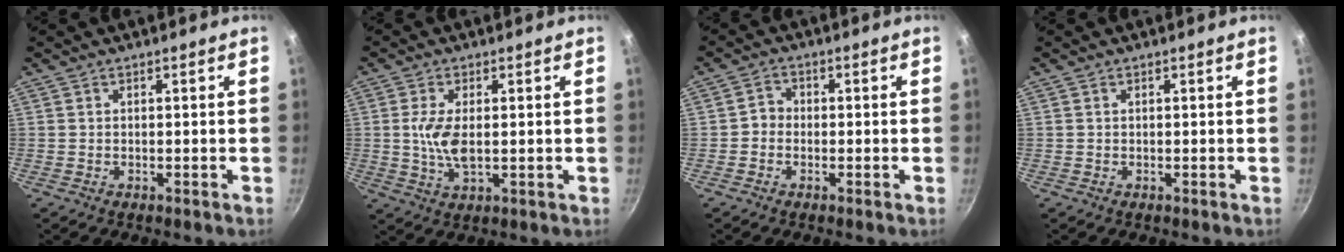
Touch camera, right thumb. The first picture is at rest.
{"total": 6.3, "force": [0.3, 2.9, 5.6], "torque": [-0.115, -0.005, 0.008]}
{"total": 2.5, "force": [-0.8, 2.2, 1.0], "torque": [-0.003, 0.013, -0.022]}
{"total": 0.0}